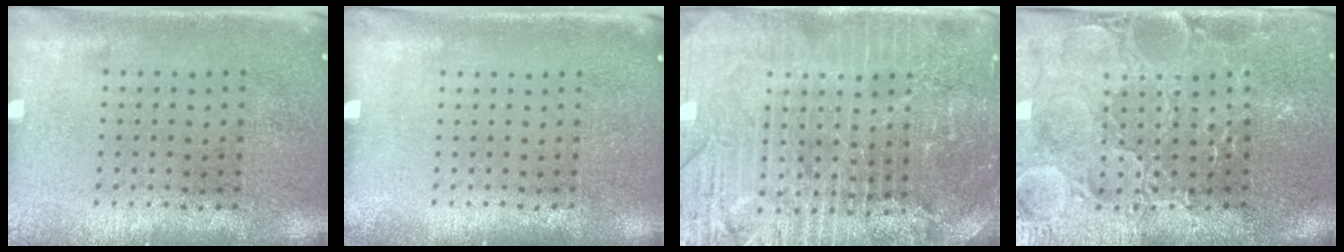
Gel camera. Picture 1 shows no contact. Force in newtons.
{"total": 0.0}
{"total": 4.8, "press": 4.5, "slide": 1.7}
{"total": 3.8, "press": 3.7, "slide": 0.8}